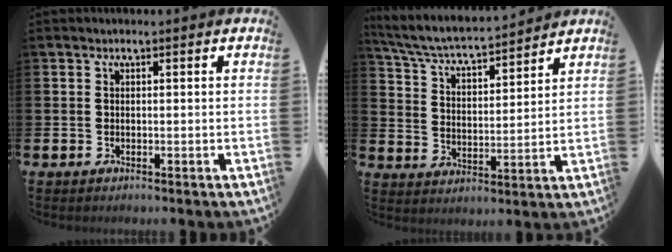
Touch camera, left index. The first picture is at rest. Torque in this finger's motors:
{"motor_torque": [0.84, -1.00, 0.27, 0.17]}